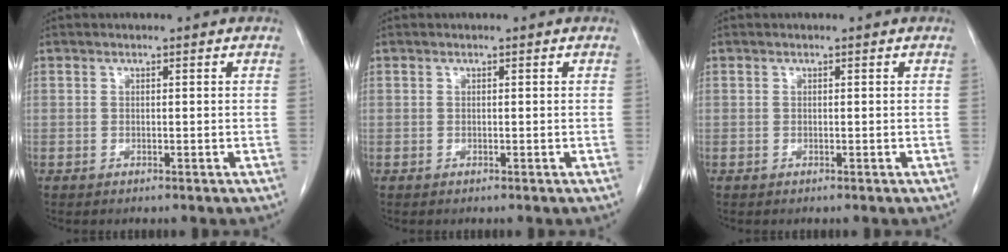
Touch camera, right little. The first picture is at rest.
{"total": 0.0}
{"total": 0.0}